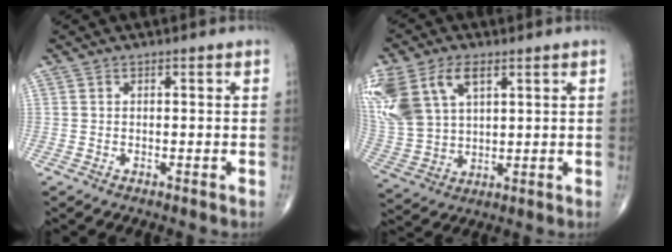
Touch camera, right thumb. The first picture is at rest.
{"total": 18.6, "force": [7.9, 11.4, 12.4], "torque": [-0.295, 0.006, 0.161]}